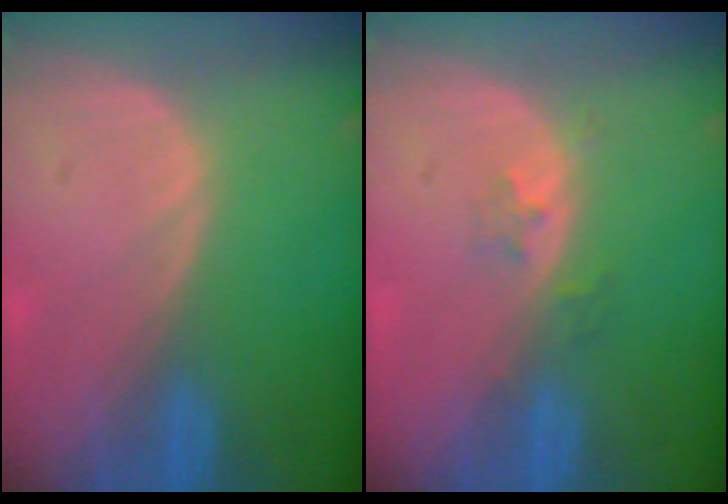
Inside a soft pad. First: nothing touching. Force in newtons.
{"total": 2.1, "press": 1.8, "slide": 1.2}